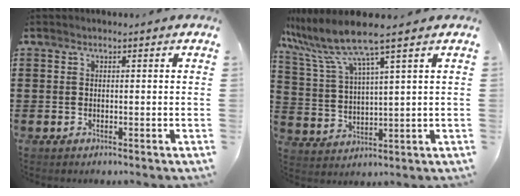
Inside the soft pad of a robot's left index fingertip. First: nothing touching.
{"total": 8.1, "force": [6.3, -0.2, 5.2], "torque": [-0.131, -0.035, 0.104]}